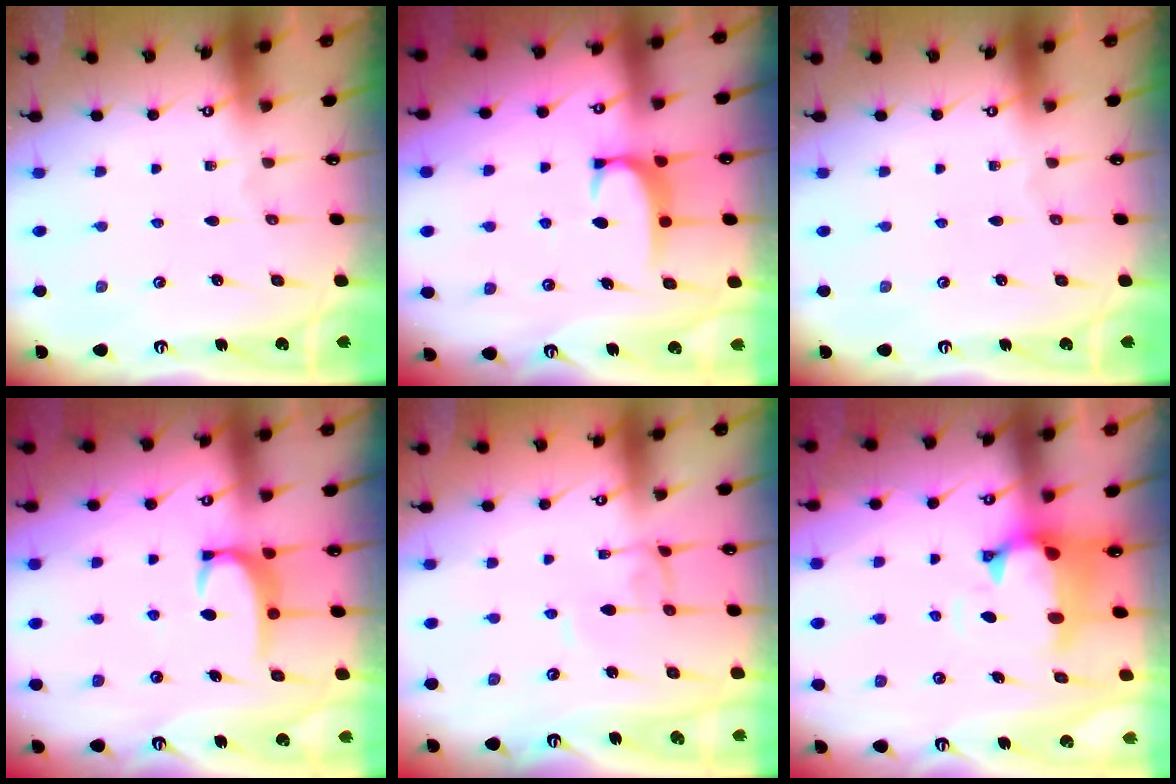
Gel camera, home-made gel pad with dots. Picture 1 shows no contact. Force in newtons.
{"total": 1.7, "press": 1.6, "slide": 0.5}
{"total": 0.0}
{"total": 3.6, "press": 3.6, "slide": 0.5}
{"total": 0.8, "press": 0.8, "slide": 0.2}
{"total": 1.2, "press": 0.1, "slide": 1.2}